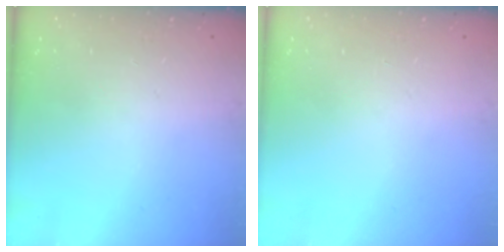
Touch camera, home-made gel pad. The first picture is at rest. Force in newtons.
{"total": 0.0}